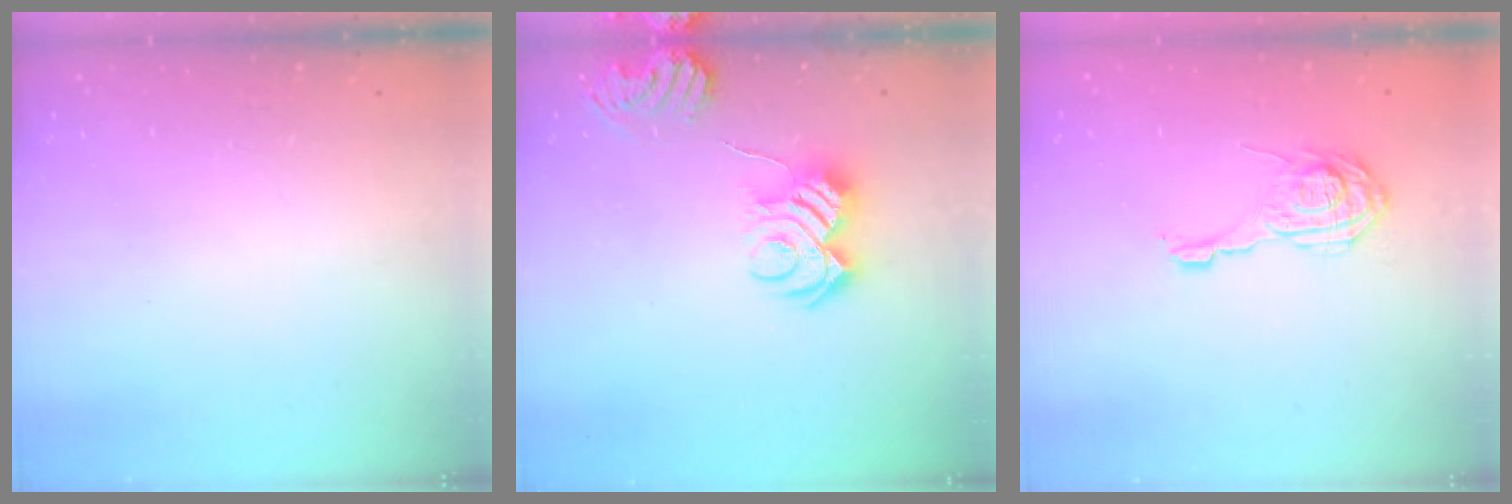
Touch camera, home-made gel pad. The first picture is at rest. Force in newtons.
{"total": 9.6, "press": 9.6, "slide": 0.9}
{"total": 11.0, "press": 11.0, "slide": 0.5}